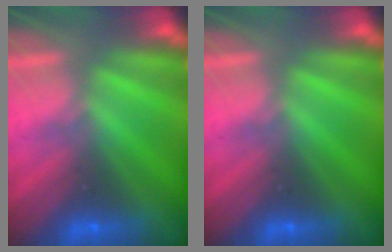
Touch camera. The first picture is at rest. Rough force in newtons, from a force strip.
{"total": 0.0}